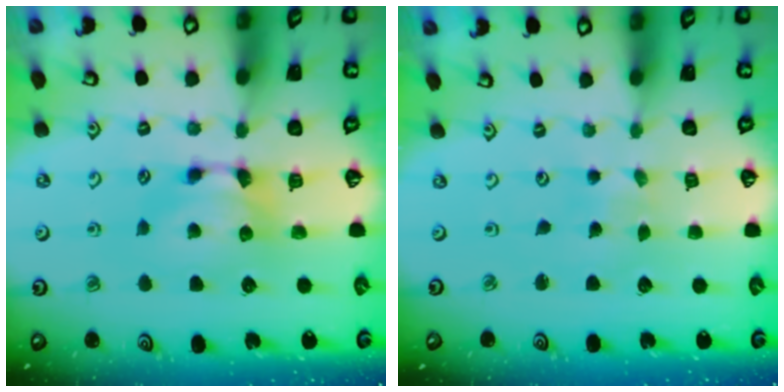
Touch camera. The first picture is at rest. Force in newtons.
{"total": 5.6, "press": 5.6, "slide": 0.3}